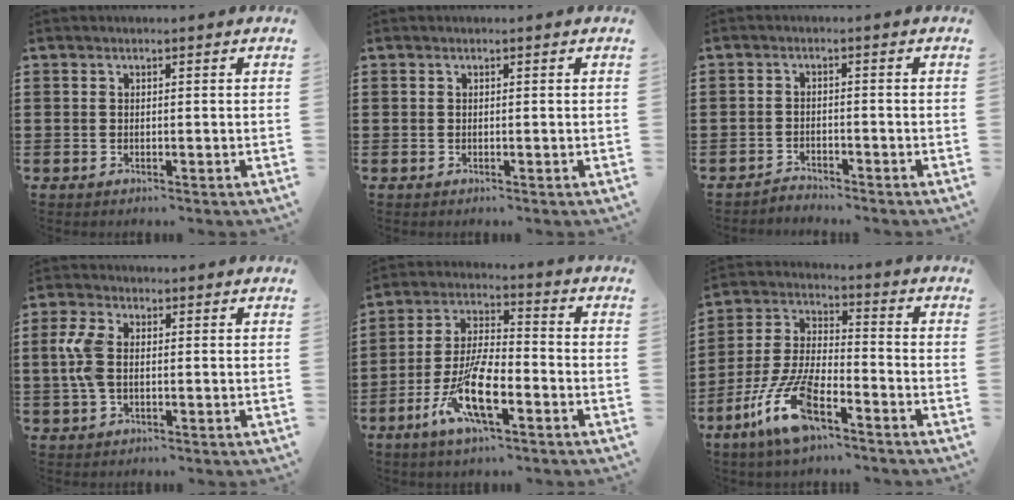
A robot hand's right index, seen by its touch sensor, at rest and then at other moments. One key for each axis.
{"total": 0.0}
{"total": 1.9, "fx": -1.9, "fy": 0.2, "fz": -0.2, "tx": -0.004, "ty": 0.005, "tz": -0.042}
{"total": 5.5, "fx": 0.2, "fy": 3.2, "fz": 4.5, "tx": -0.116, "ty": 0.001, "tz": -0.005}
{"total": 10.8, "fx": -5.2, "fy": 3.6, "fz": 8.8, "tx": -0.199, "ty": -0.005, "tz": -0.100}
{"total": 11.4, "fx": -6.9, "fy": 3.3, "fz": 8.4, "tx": -0.198, "ty": -0.003, "tz": -0.136}